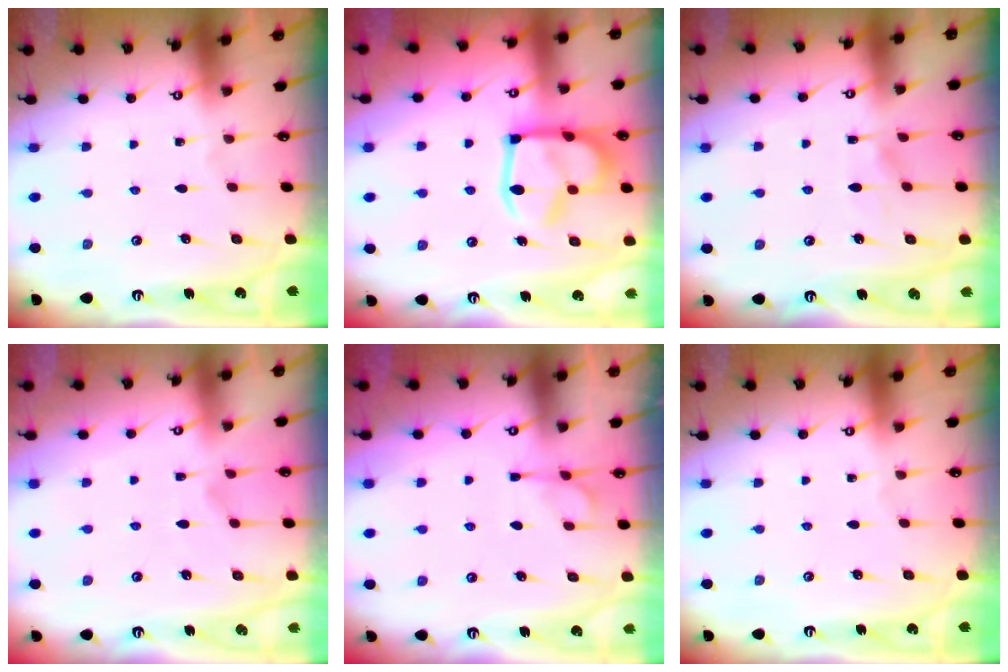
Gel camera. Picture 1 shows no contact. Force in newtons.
{"total": 14.0, "press": 13.9, "slide": 1.7}
{"total": 6.1, "press": 6.1, "slide": 0.7}
{"total": 1.4, "press": 0.7, "slide": 1.2}
{"total": 5.6, "press": 5.4, "slide": 1.4}
{"total": 0.0}